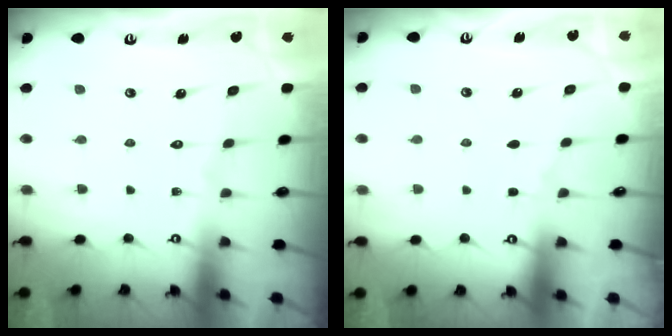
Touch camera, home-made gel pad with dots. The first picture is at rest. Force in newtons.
{"total": 1.2, "press": 1.2, "slide": 0.3}